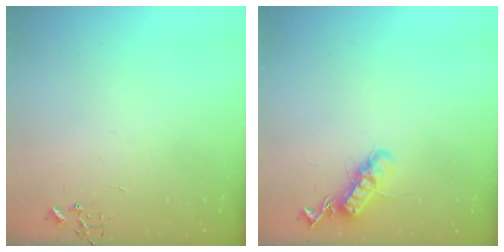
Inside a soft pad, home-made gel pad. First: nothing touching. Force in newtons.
{"total": 12.9, "press": 12.9, "slide": 0.3}